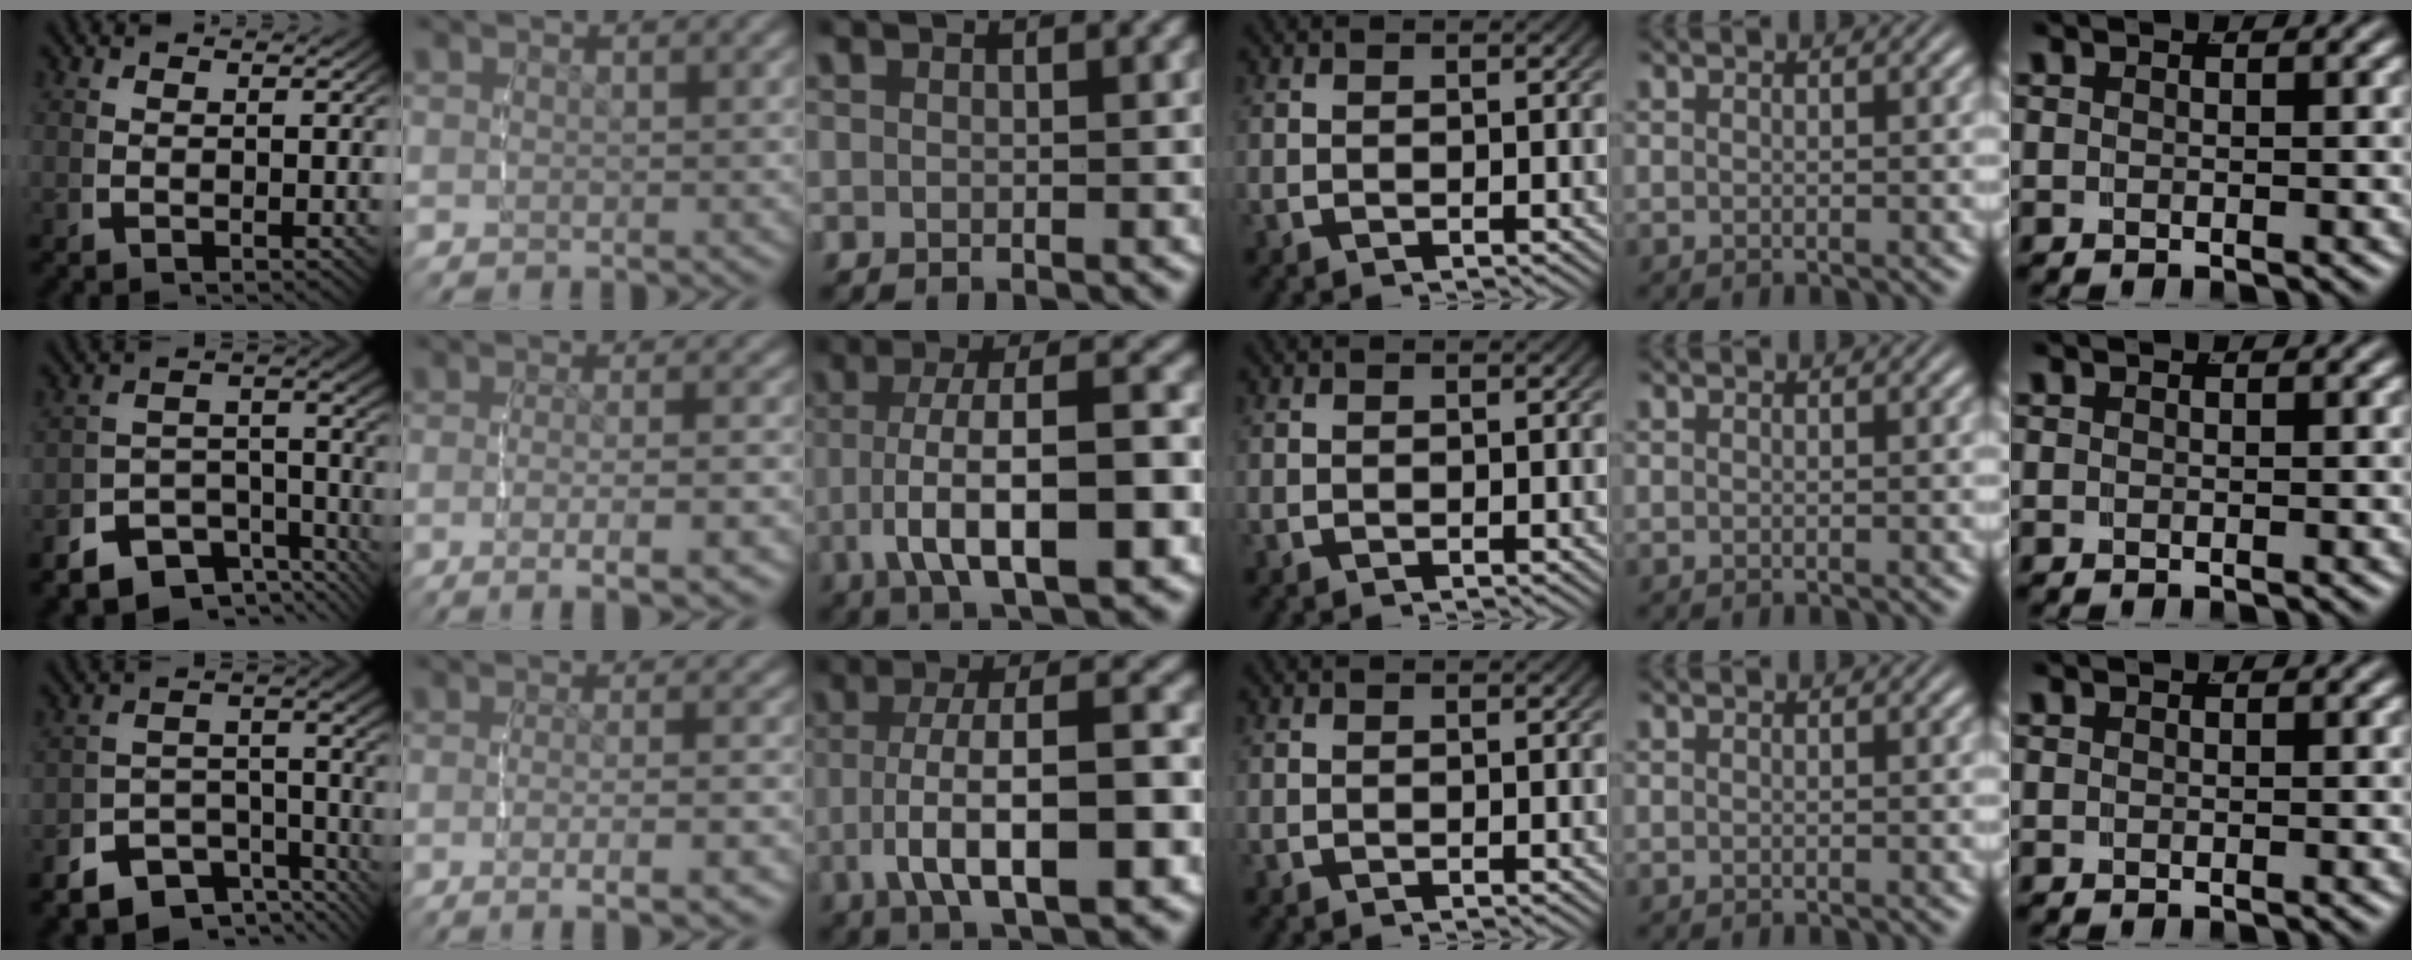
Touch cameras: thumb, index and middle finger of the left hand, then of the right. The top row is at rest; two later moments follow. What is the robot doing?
{"motion": "lift_and_place", "object": "bandage"}